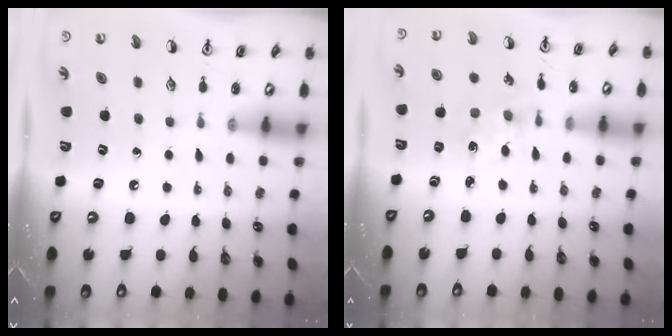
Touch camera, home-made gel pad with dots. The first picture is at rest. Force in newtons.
{"total": 1.5, "press": 1.5, "slide": 0.1}